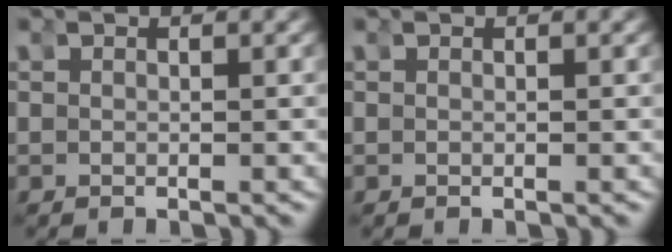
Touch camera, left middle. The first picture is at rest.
{"total": 0.0}